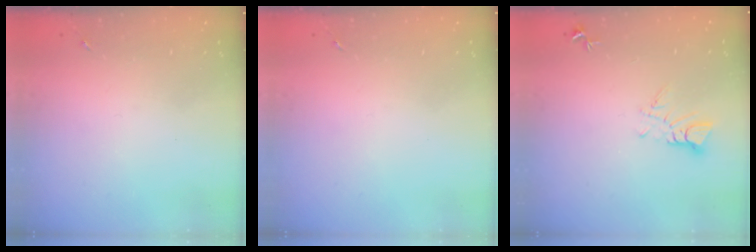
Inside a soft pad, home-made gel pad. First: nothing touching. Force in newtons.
{"total": 0.0}
{"total": 4.3, "press": 4.3, "slide": 0.3}